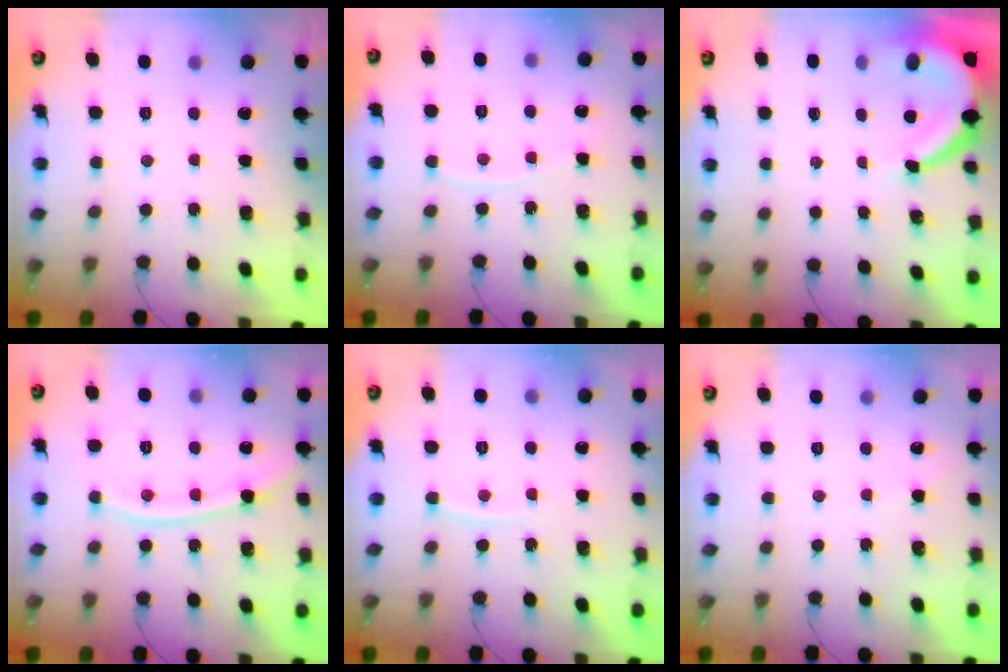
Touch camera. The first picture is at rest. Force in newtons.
{"total": 6.4, "press": 6.4, "slide": 0.7}
{"total": 7.2, "press": 7.2, "slide": 0.7}
{"total": 11.8, "press": 11.7, "slide": 1.6}
{"total": 6.2, "press": 6.2, "slide": 0.5}
{"total": 3.5, "press": 3.5, "slide": 0.5}